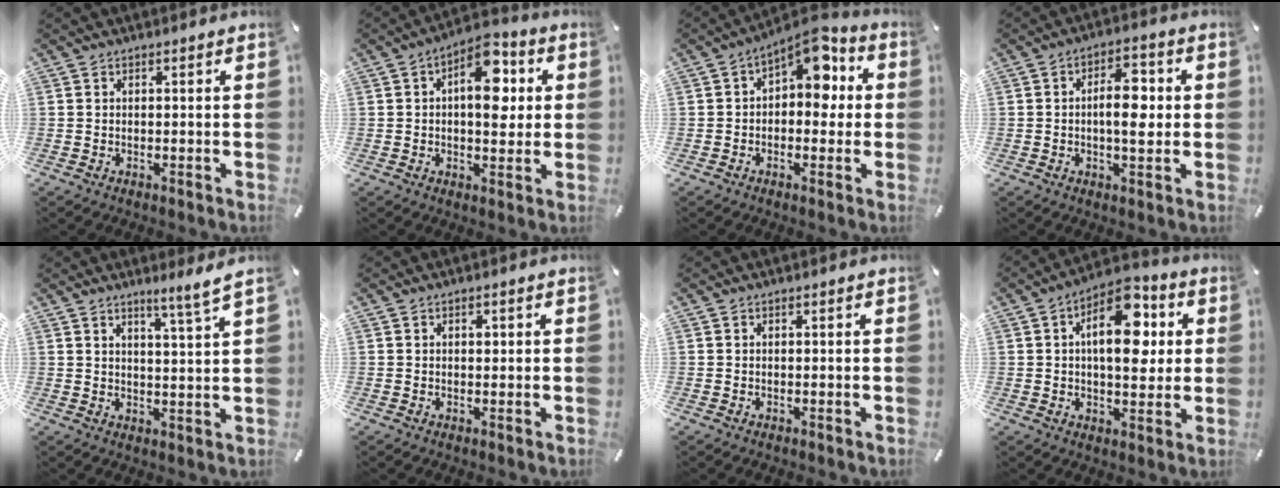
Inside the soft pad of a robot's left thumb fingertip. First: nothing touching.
{"total": 11.8, "force": [2.6, 6.4, 9.6], "torque": [-0.122, -0.011, 0.041]}
{"total": 9.4, "force": [3.9, 5.3, 6.7], "torque": [-0.086, -0.027, 0.063]}
{"total": 9.1, "force": [0.1, 4.4, 8.0], "torque": [-0.119, 0.004, -0.006]}
{"total": 5.2, "force": [4.3, -0.8, 2.8], "torque": [-0.050, -0.030, 0.072]}
{"total": 1.0, "force": [0.3, 0.7, 0.6], "torque": [-0.006, -0.001, 0.003]}
{"total": 0.0}
{"total": 14.9, "force": [3.9, 8.1, 11.9], "torque": [-0.160, -0.012, 0.063]}